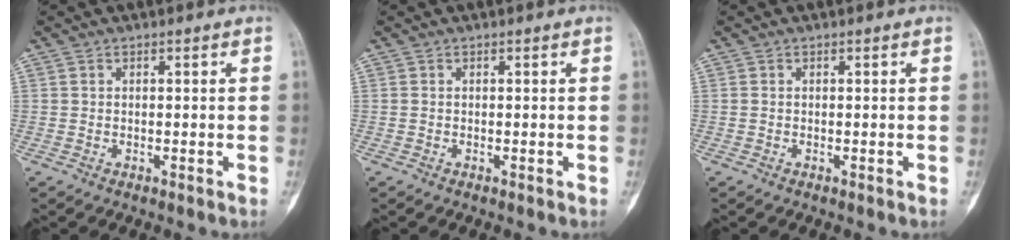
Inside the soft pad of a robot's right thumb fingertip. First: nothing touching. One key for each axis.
{"total": 0.0}
{"total": 0.0}